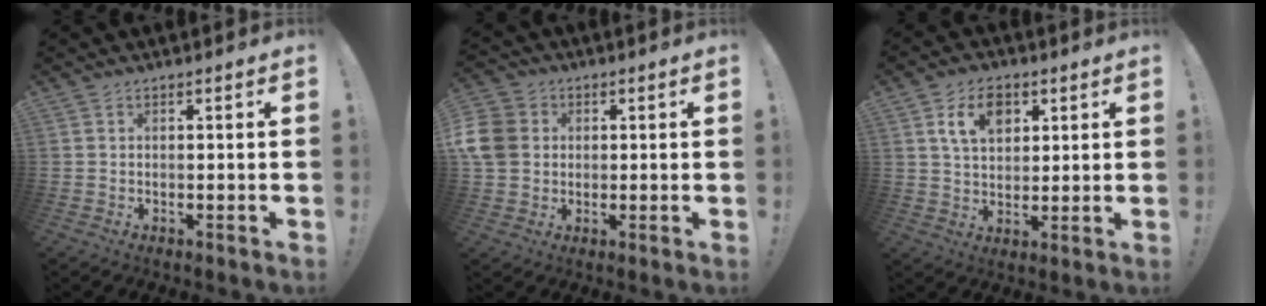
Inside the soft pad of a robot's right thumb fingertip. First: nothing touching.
{"total": 9.5, "force": [1.2, 8.2, 4.6], "torque": [-0.097, 0.008, 0.025]}
{"total": 9.7, "force": [4.2, 6.5, 5.8], "torque": [-0.097, 0.000, 0.079]}